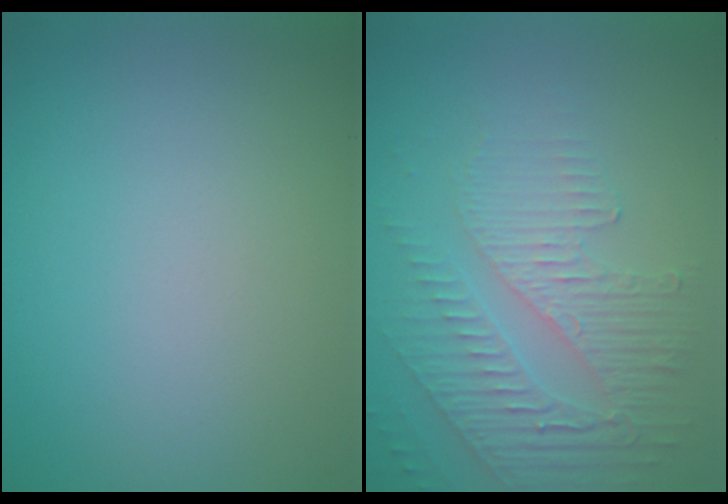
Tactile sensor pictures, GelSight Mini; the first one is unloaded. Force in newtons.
{"total": 5.5, "press": 3.3, "slide": 4.4}